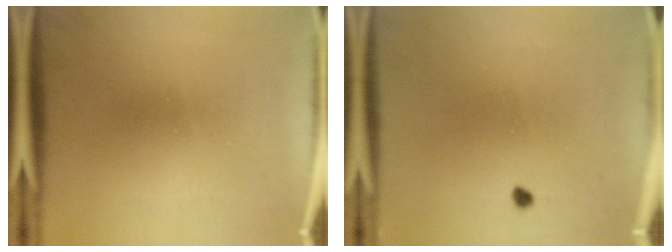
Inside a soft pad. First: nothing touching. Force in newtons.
{"total": 0.7}